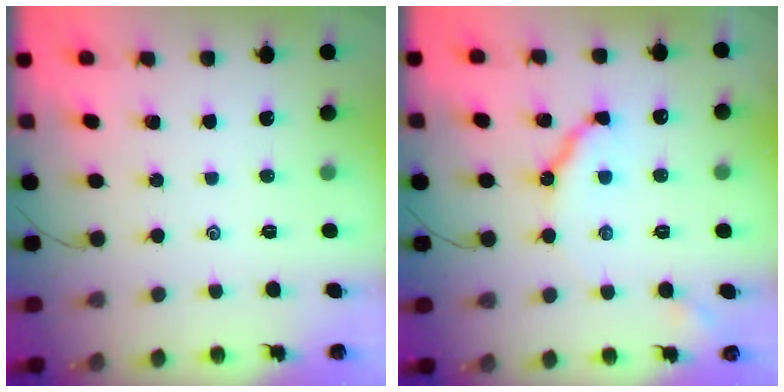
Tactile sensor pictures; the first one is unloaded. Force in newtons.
{"total": 9.4, "press": 9.3, "slide": 1.0}